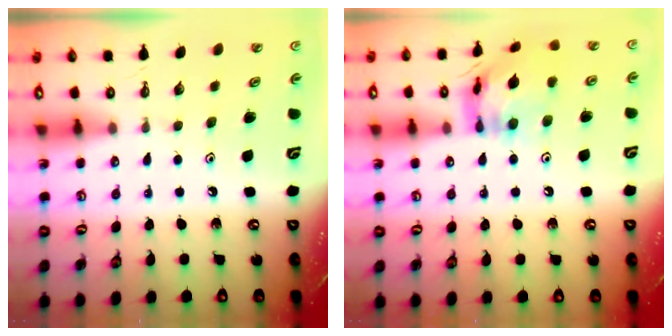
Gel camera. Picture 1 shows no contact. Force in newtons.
{"total": 14.9, "press": 14.8, "slide": 1.5}